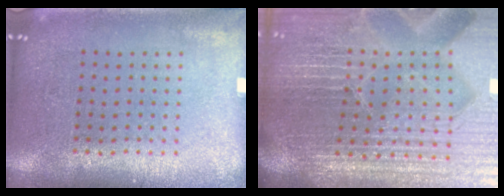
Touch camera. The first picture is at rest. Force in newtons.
{"total": 7.2, "press": 6.3, "slide": 3.4}